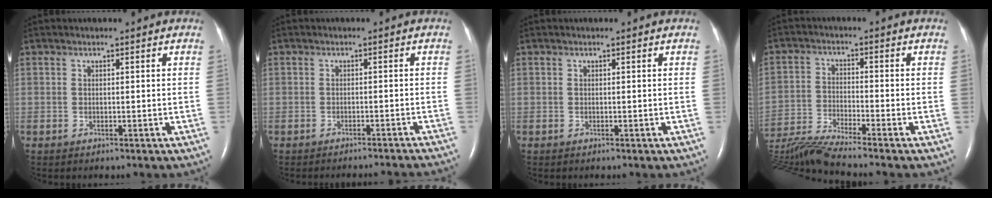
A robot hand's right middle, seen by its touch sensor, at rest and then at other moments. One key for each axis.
{"total": 8.8, "fx": -8.5, "fy": -0.4, "fz": 2.3, "tx": -0.018, "ty": -0.011, "tz": -0.089}
{"total": 0.0}
{"total": 11.3, "fx": -10.2, "fy": -2.4, "fz": 4.3, "tx": -0.080, "ty": -0.024, "tz": -0.185}